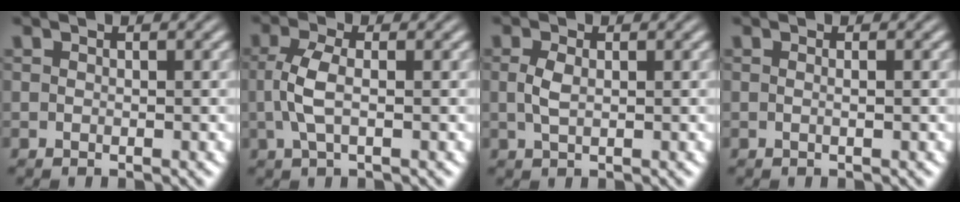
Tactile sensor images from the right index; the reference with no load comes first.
{"total": 2.5, "force": [-0.1, 0.1, 2.5], "torque": [-0.058, -0.006, 0.006]}
{"total": 1.3, "force": [0.1, -0.4, 1.2], "torque": [-0.024, -0.007, 0.013]}
{"total": 0.8, "force": [-0.3, -0.5, 0.6], "torque": [-0.011, -0.003, -0.005]}